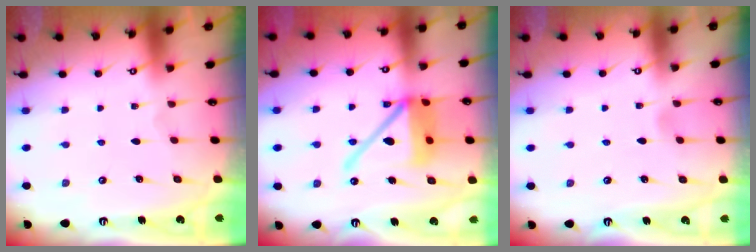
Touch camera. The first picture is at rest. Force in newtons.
{"total": 15.9, "press": 15.8, "slide": 1.9}
{"total": 3.0, "press": 3.0, "slide": 0.4}